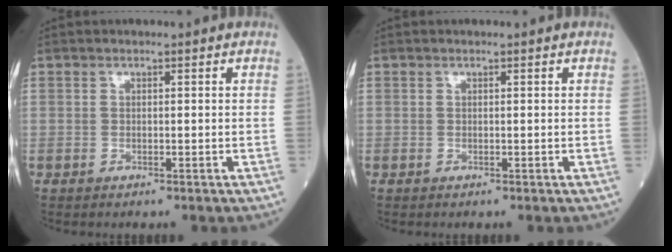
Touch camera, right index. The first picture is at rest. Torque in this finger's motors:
{"motor_torque": [0.00, 0.00, 0.00, -0.01]}